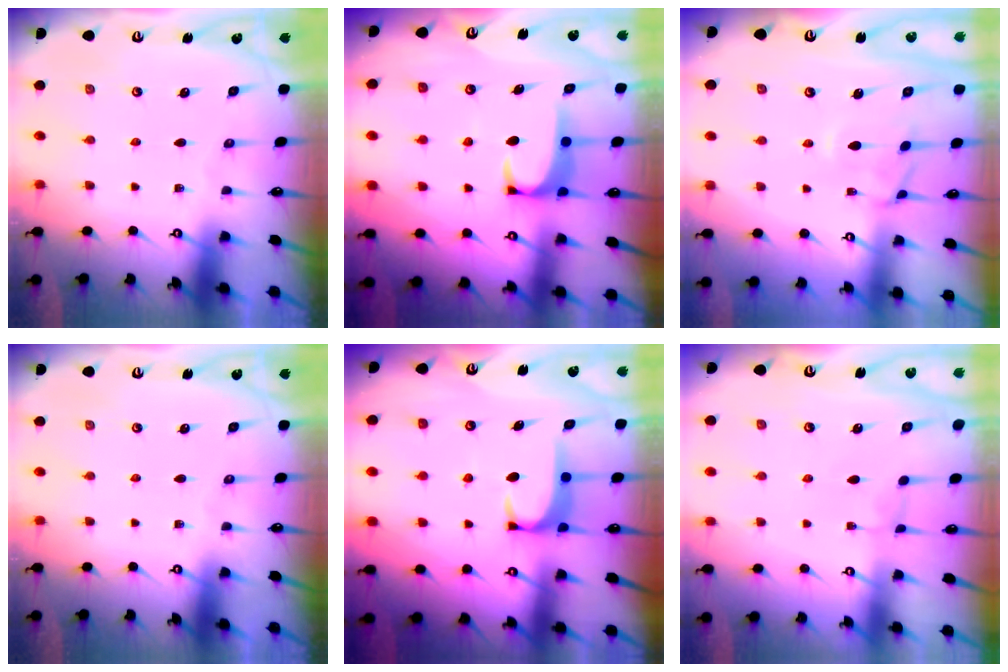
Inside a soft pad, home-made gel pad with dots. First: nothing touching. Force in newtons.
{"total": 2.0, "press": 2.0, "slide": 0.3}
{"total": 0.6, "press": 0.0, "slide": 0.6}
{"total": 0.0}
{"total": 2.2, "press": 2.1, "slide": 0.5}
{"total": 2.6, "press": 2.6, "slide": 0.2}